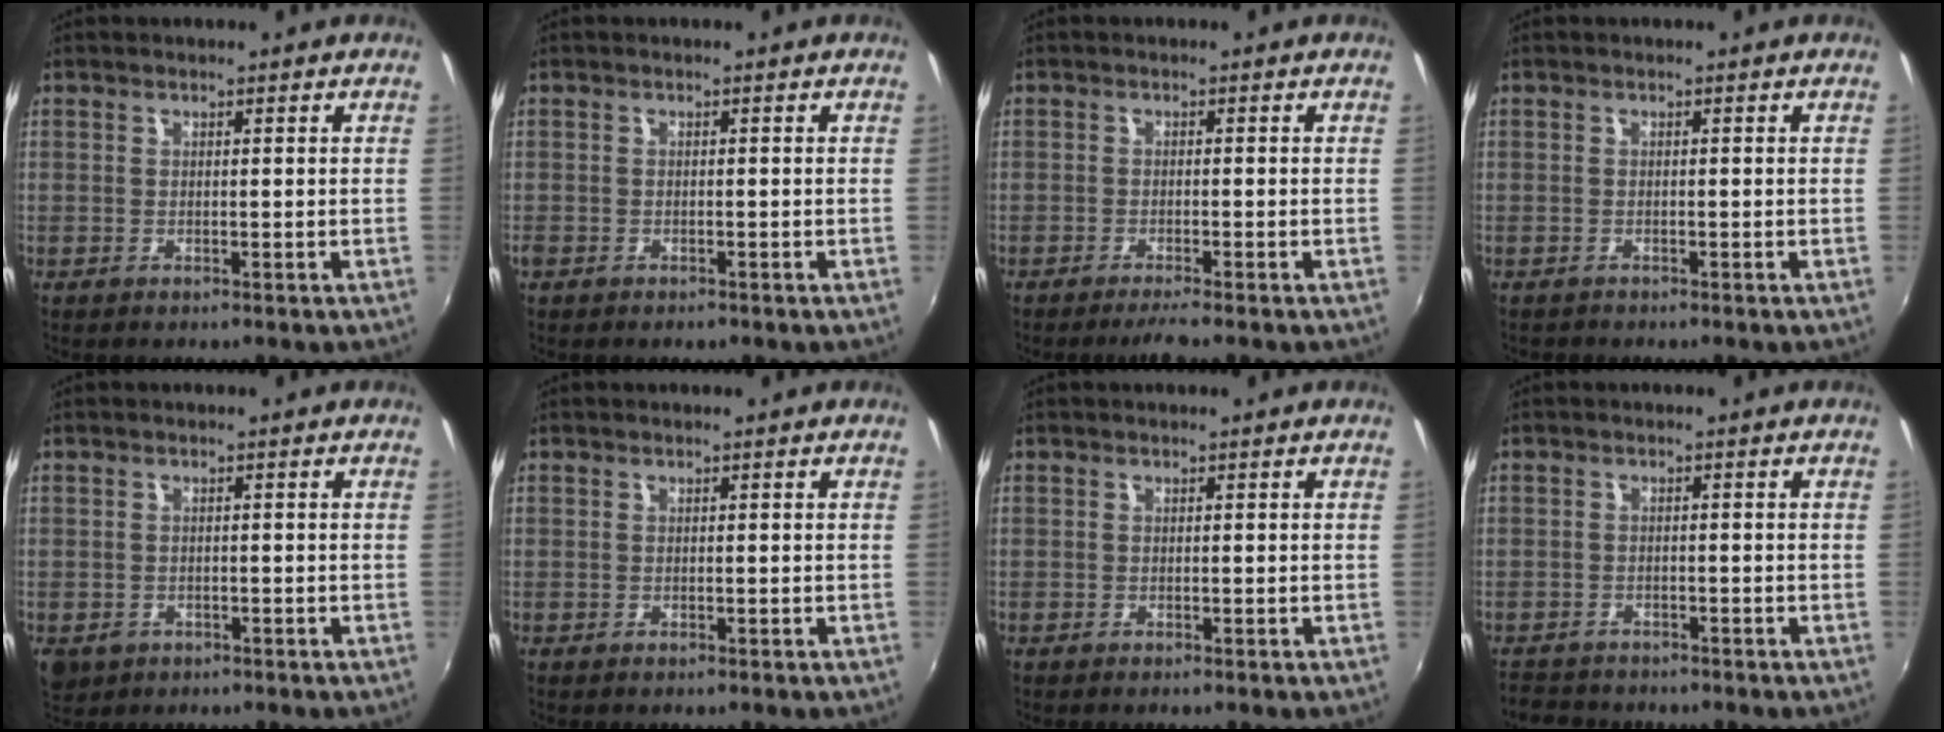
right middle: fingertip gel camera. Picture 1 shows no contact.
{"total": 1.8, "force": [-1.3, 1.0, 0.7], "torque": [-0.018, -0.007, -0.020]}
{"total": 2.6, "force": [-2.2, -0.3, 1.3], "torque": [-0.031, -0.007, -0.041]}
{"total": 0.7, "force": [-0.7, 0.2, 0.0], "torque": [-0.004, 0.000, -0.011]}
{"total": 4.3, "force": [-1.6, 3.5, 2.0], "torque": [-0.043, -0.011, -0.020]}
{"total": 0.0}
{"total": 0.0}
{"total": 4.5, "force": [-4.0, 1.9, 0.6], "torque": [-0.029, 0.001, -0.071]}